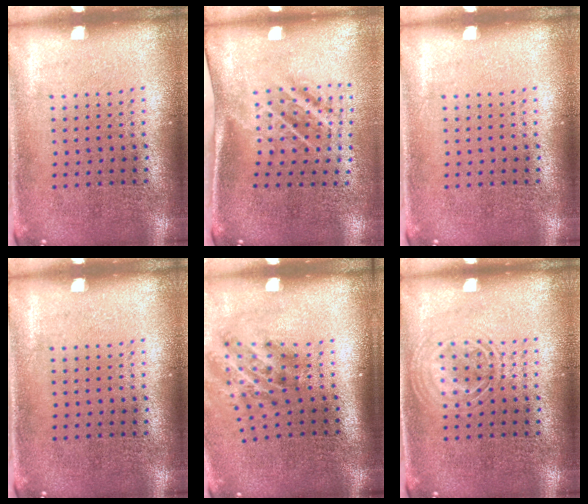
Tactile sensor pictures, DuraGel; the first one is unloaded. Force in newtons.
{"total": 1.8, "press": 1.1, "slide": 1.4}
{"total": 0.0}
{"total": 0.0}
{"total": 1.9, "press": 1.2, "slide": 1.5}
{"total": 2.1, "press": 2.1, "slide": 0.3}